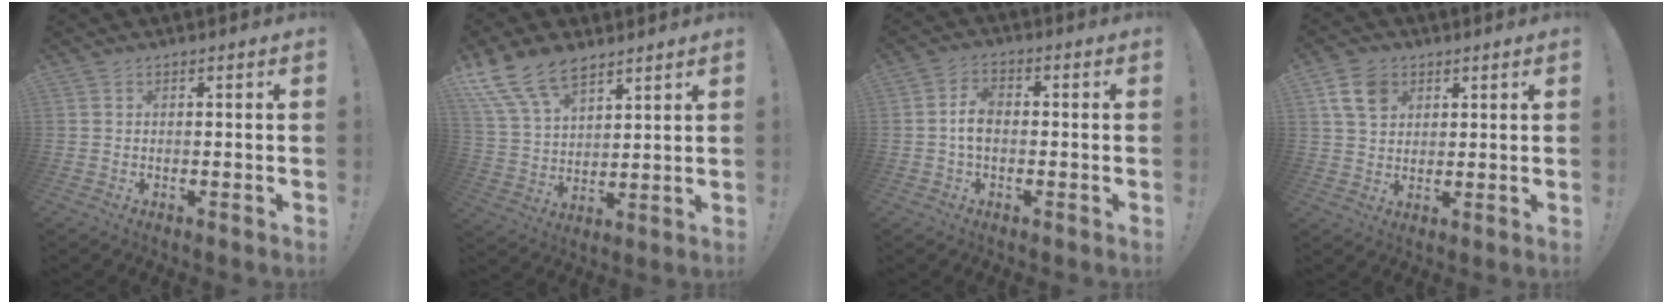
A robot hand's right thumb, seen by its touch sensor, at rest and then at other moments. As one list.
[{"total": 14.6, "force": [10.2, 7.7, 7.1], "torque": [-0.134, -0.056, 0.193]}, {"total": 5.6, "force": [-0.5, 3.5, 4.3], "torque": [-0.068, 0.005, -0.012]}, {"total": 8.7, "force": [4.1, 6.2, 4.6], "torque": [-0.086, -0.006, 0.081]}]